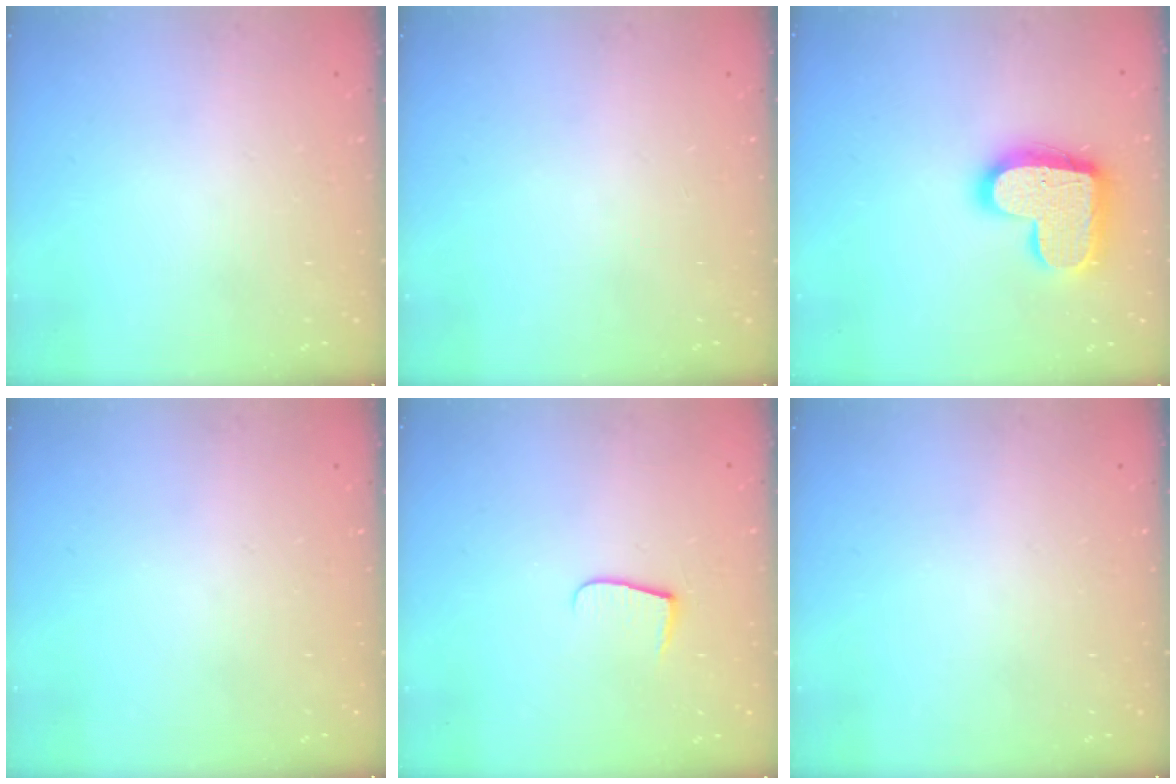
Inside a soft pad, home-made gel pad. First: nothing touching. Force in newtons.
{"total": 0.0}
{"total": 17.7, "press": 17.6, "slide": 1.3}
{"total": 0.0}
{"total": 4.8, "press": 4.8, "slide": 0.6}
{"total": 0.0}